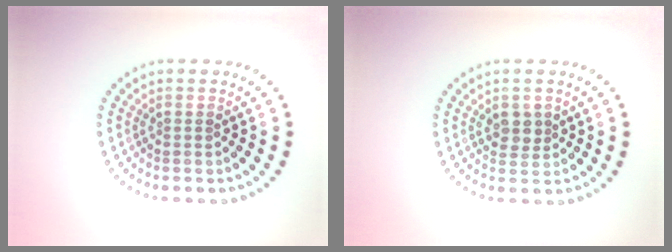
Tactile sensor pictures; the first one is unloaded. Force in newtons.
{"total": 1.8, "press": 1.7, "slide": 0.4}